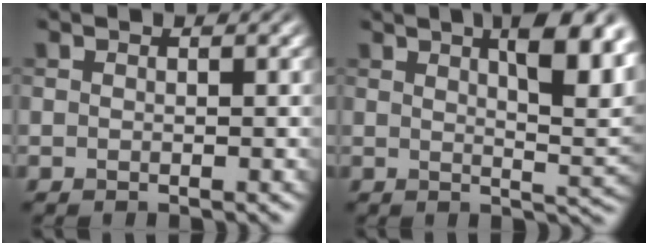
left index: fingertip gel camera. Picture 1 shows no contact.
{"total": 8.8, "force": [3.9, 2.9, 7.4], "torque": [-0.075, 0.011, 0.053]}